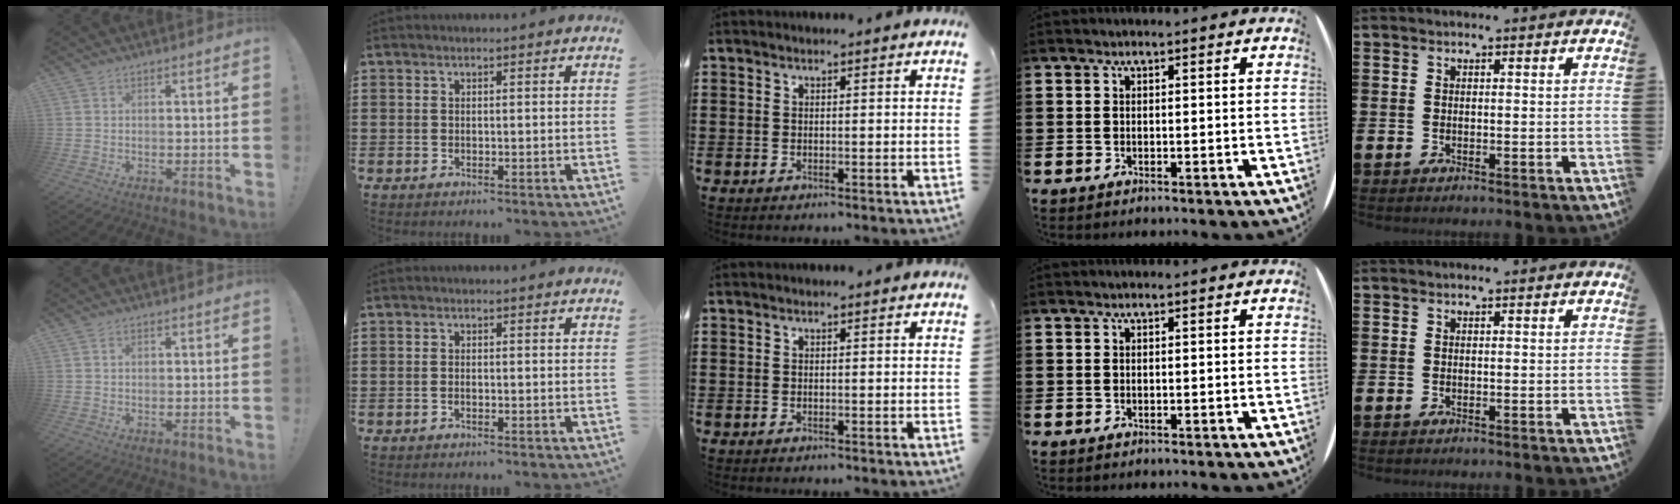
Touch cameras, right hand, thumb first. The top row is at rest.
{"thumb": {"total": 0.7, "force": [0.3, 0.5, 0.3], "torque": [-0.010, 0.004, 0.007]}, "index": {"total": 0.5, "force": [-0.3, 0.1, 0.4], "torque": [-0.009, -0.004, -0.005]}}